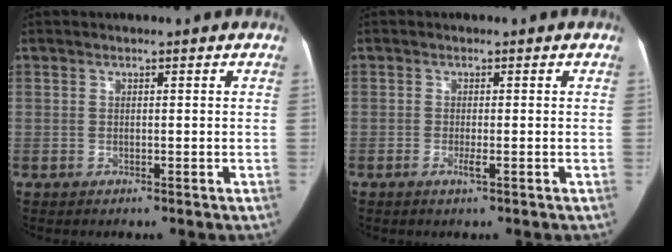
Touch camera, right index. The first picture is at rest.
{"total": 1.4, "force": [-0.7, 0.1, 1.2], "torque": [-0.022, -0.001, -0.014]}